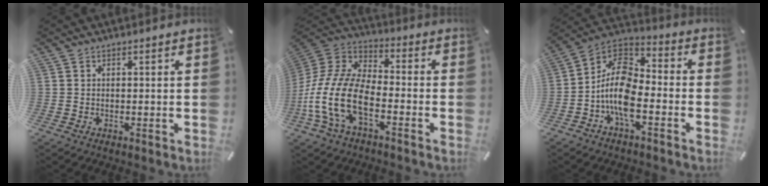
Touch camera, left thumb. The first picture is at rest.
{"total": 15.9, "force": [-7.2, 8.3, 11.5], "torque": [-0.264, 0.008, -0.135]}
{"total": 12.4, "force": [-5.0, 6.9, 9.0], "torque": [-0.194, 0.010, -0.095]}